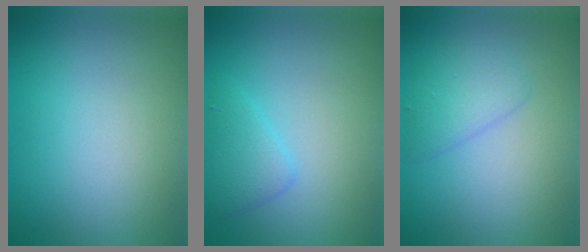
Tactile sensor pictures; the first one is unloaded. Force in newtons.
{"total": 2.0, "press": 2.0, "slide": 0.1}
{"total": 2.2, "press": 2.2, "slide": 0.1}